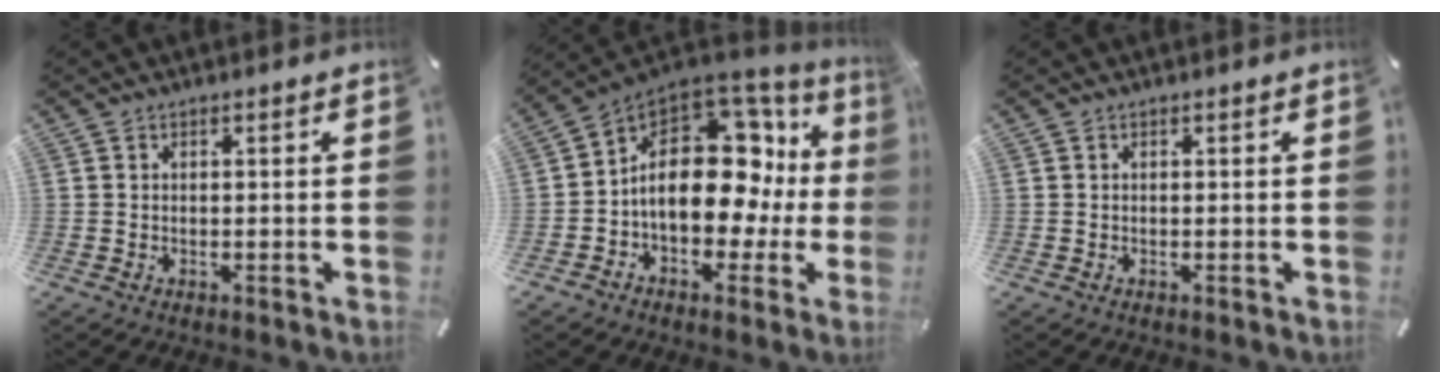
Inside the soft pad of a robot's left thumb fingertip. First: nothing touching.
{"total": 20.5, "force": [1.6, 13.7, 15.1], "torque": [-0.242, -0.015, 0.030]}
{"total": 0.0}